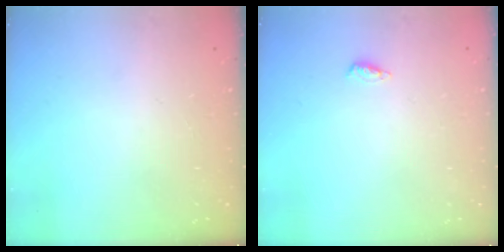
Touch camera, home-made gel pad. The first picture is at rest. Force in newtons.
{"total": 4.9, "press": 4.4, "slide": 2.0}